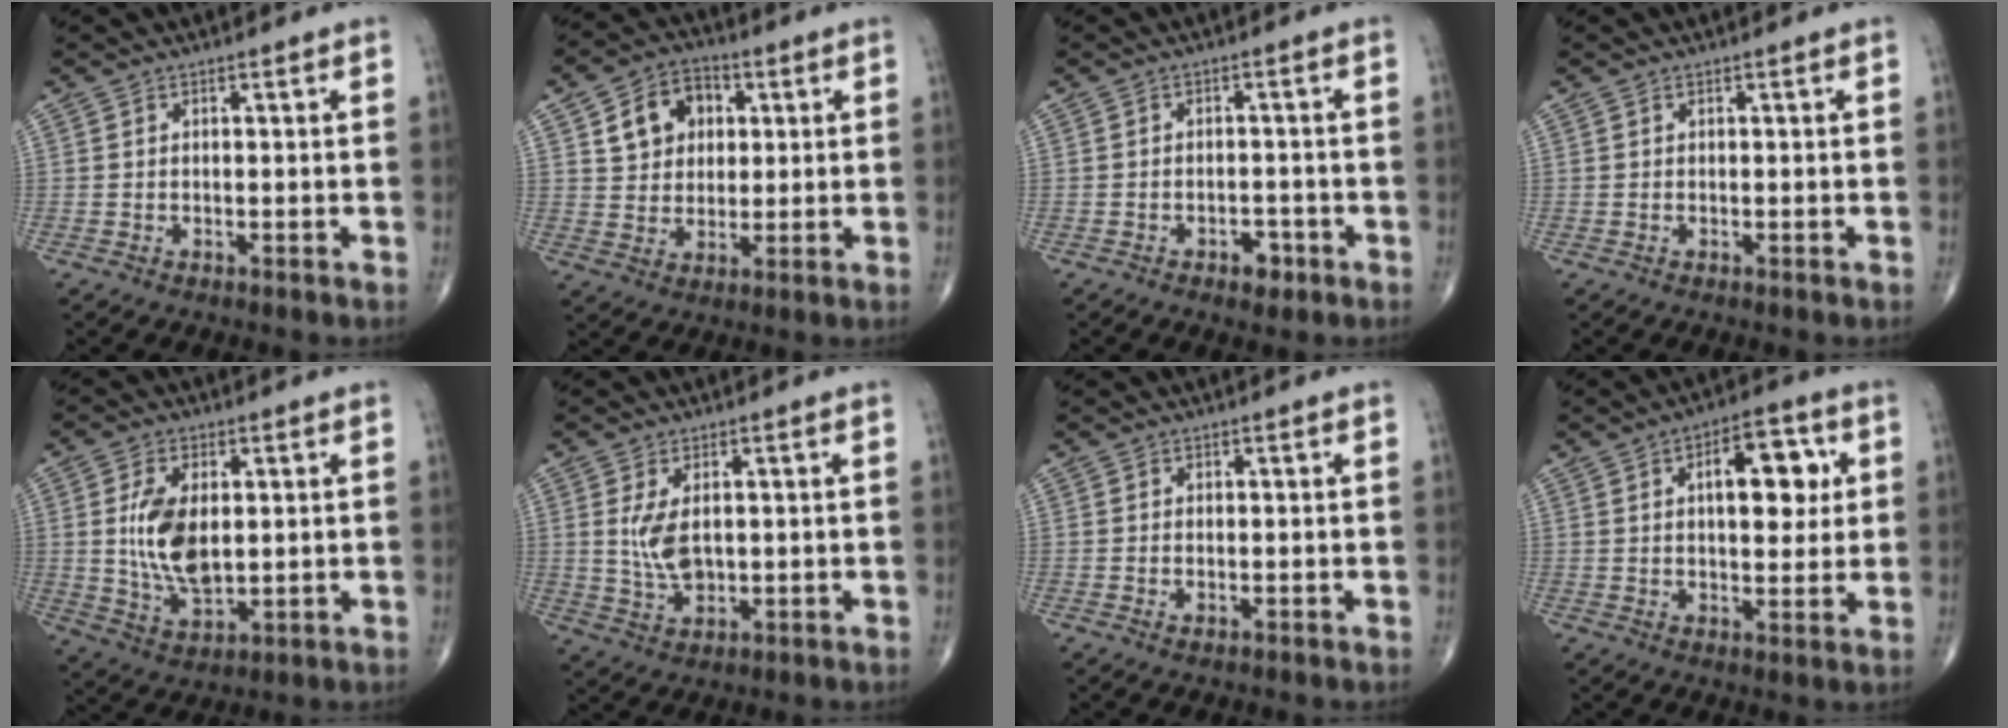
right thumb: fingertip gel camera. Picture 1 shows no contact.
{"total": 10.0, "force": [3.2, 7.8, 5.4], "torque": [-0.053, -0.002, 0.052]}
{"total": 3.1, "force": [-1.8, 1.9, 1.7], "torque": [-0.007, 0.011, -0.021]}
{"total": 0.0}
{"total": 11.0, "force": [1.3, 6.0, 9.1], "torque": [-0.169, -0.014, 0.035]}
{"total": 5.9, "force": [1.0, 3.2, 4.8], "torque": [-0.093, -0.010, 0.028]}
{"total": 0.7, "force": [-0.2, 0.4, 0.5], "torque": [-0.008, 0.002, -0.001]}
{"total": 11.7, "force": [3.1, 5.8, 9.6], "torque": [-0.104, 0.001, 0.041]}